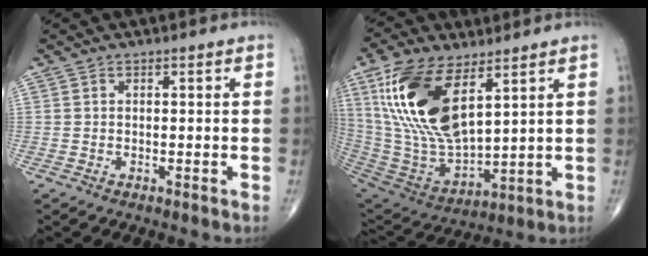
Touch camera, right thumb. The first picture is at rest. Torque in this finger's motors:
{"motor_torque": [0.75, 4.07, 1.92, 0.85, 0.69]}